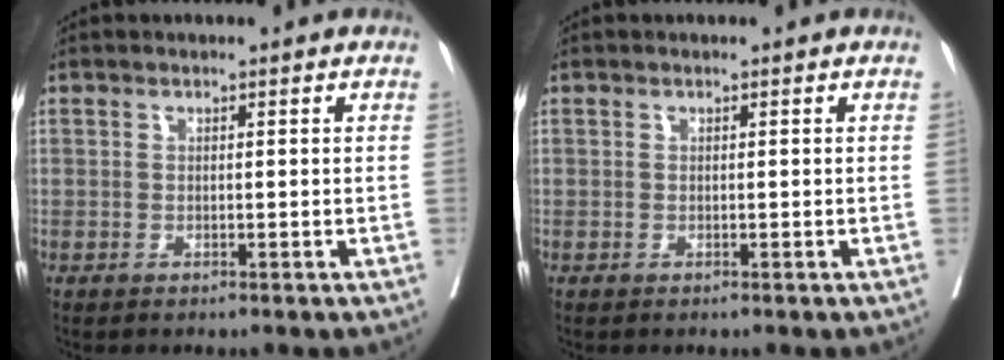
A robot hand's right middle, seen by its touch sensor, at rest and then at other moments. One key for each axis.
{"total": 0.0}